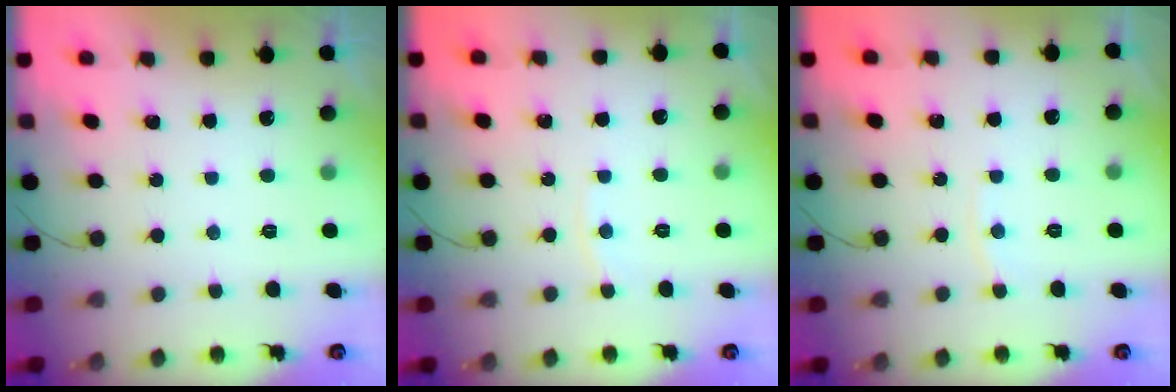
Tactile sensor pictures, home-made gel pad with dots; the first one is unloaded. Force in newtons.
{"total": 3.4, "press": 3.4, "slide": 0.5}
{"total": 3.4, "press": 3.4, "slide": 0.5}